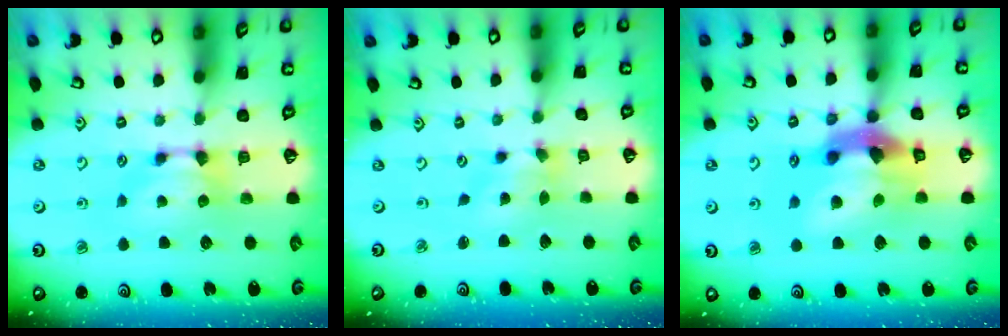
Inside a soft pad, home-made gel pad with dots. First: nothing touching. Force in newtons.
{"total": 1.9, "press": 1.4, "slide": 1.3}
{"total": 10.5, "press": 10.2, "slide": 2.6}